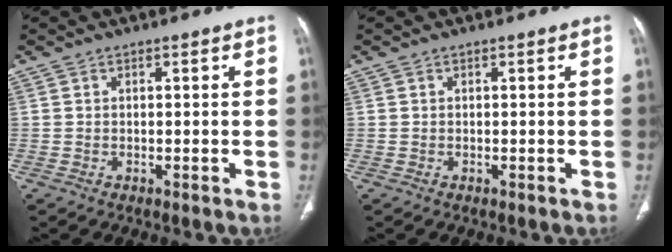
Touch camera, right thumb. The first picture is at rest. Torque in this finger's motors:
{"motor_torque": [0.00, 0.00, 0.00, 0.00, 0.00]}